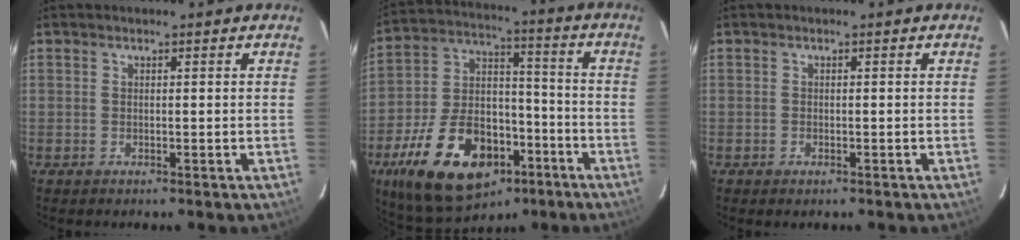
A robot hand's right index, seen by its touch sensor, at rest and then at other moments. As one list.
[{"total": 23.3, "force": [-12.2, 13.6, 14.4], "torque": [-0.300, 0.013, -0.184]}, {"total": 0.9, "force": [-0.6, 0.6, 0.4], "torque": [-0.006, -0.001, -0.011]}]